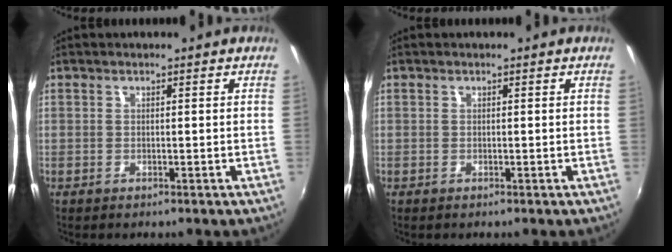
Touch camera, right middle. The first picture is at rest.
{"total": 0.0}